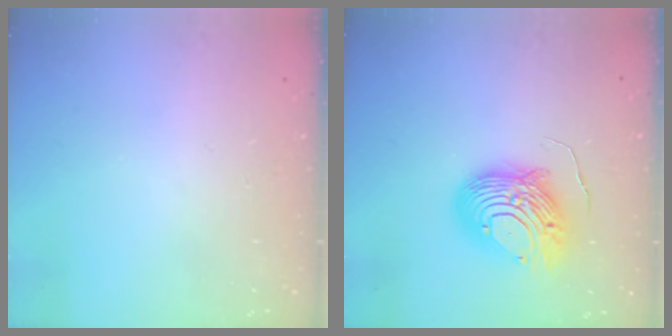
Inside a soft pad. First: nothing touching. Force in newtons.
{"total": 12.1, "press": 12.0, "slide": 1.2}